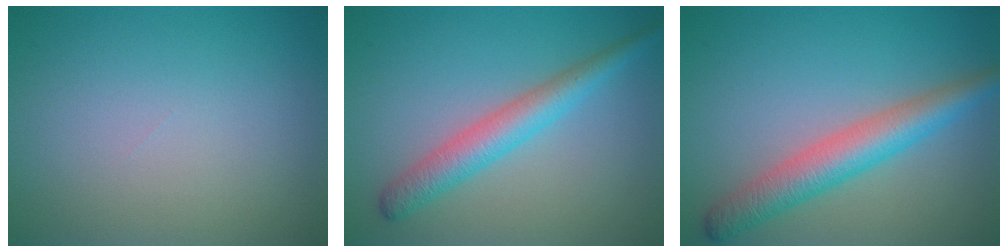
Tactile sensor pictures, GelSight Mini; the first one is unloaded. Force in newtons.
{"total": 3.7, "press": 3.7, "slide": 0.1}
{"total": 4.9, "press": 4.9, "slide": 0.2}